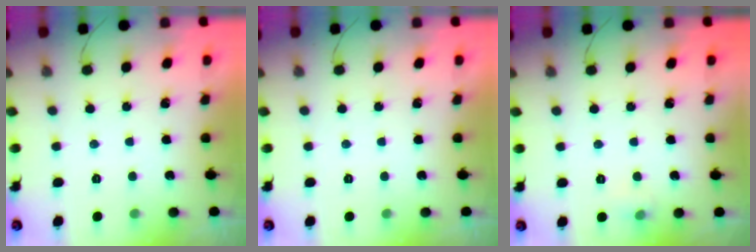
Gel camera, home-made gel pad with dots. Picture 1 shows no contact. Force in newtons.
{"total": 0.0}
{"total": 3.9, "press": 3.6, "slide": 1.6}